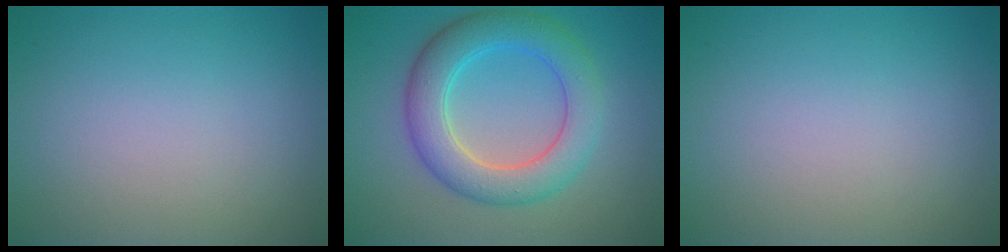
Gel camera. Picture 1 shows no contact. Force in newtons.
{"total": 6.2, "press": 6.2, "slide": 0.3}
{"total": 0.0}